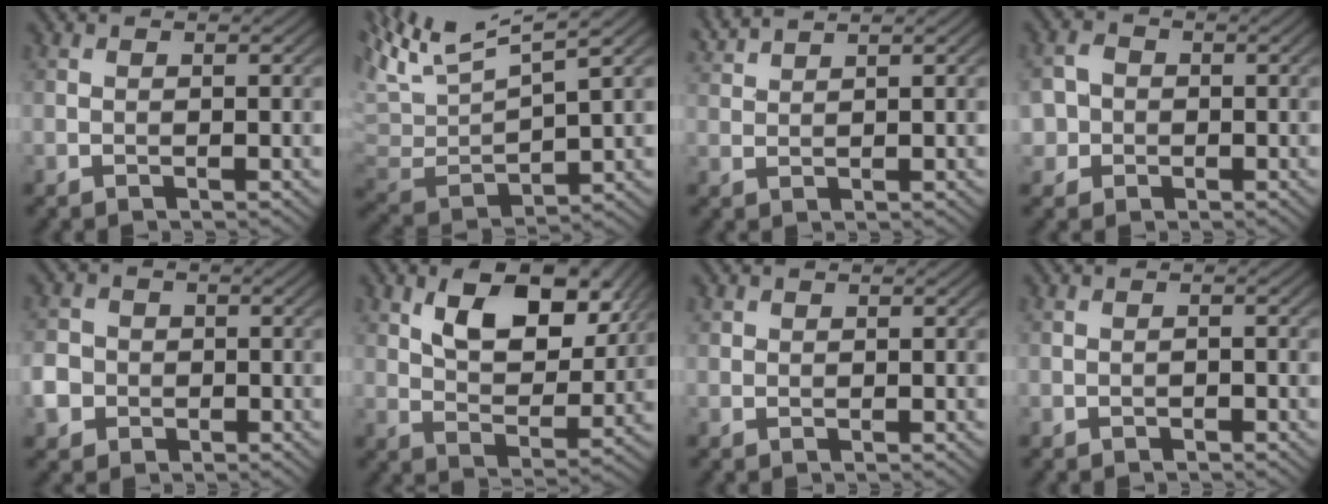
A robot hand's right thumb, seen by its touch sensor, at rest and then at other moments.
{"total": 11.1, "force": [6.9, 2.9, 8.2], "torque": [-0.186, 0.023, 0.126]}
{"total": 2.6, "force": [2.4, 0.1, 1.1], "torque": [-0.026, 0.011, 0.052]}
{"total": 3.2, "force": [-0.7, 2.9, 0.9], "torque": [-0.018, 0.001, -0.020]}
{"total": 4.0, "force": [-1.3, 3.6, 1.4], "torque": [-0.040, -0.007, -0.034]}
{"total": 10.7, "force": [5.2, 5.5, 7.5], "torque": [-0.137, -0.004, 0.091]}
{"total": 0.7, "force": [0.5, 0.6, 0.1], "torque": [-0.001, -0.002, 0.011]}
{"total": 0.7, "force": [-0.6, 0.3, 0.2], "torque": [-0.002, 0.000, -0.010]}